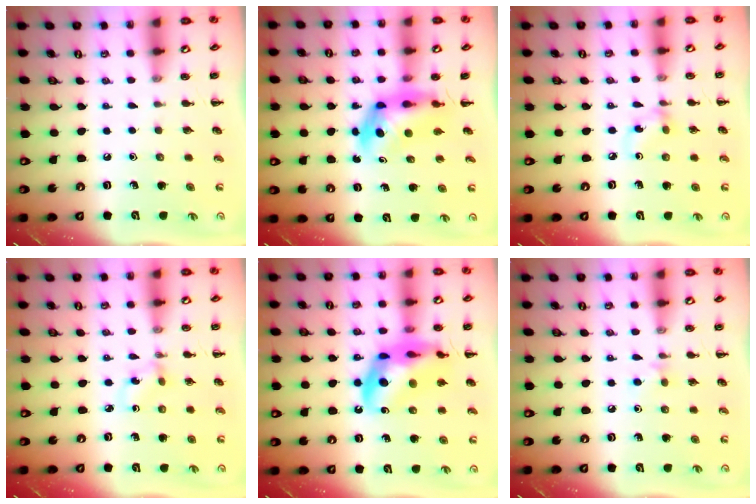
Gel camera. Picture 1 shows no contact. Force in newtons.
{"total": 5.0, "press": 4.8, "slide": 1.3}
{"total": 4.0, "press": 3.7, "slide": 1.4}
{"total": 1.5, "press": 1.3, "slide": 0.7}
{"total": 17.4, "press": 16.9, "slide": 4.1}
{"total": 4.6, "press": 4.3, "slide": 1.6}